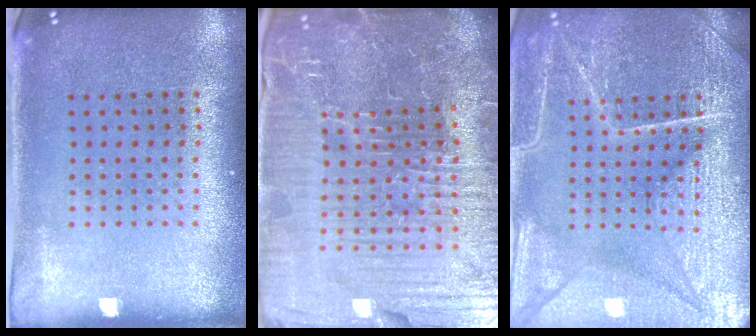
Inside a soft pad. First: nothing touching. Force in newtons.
{"total": 7.4, "press": 6.6, "slide": 3.4}
{"total": 7.2, "press": 7.1, "slide": 0.9}